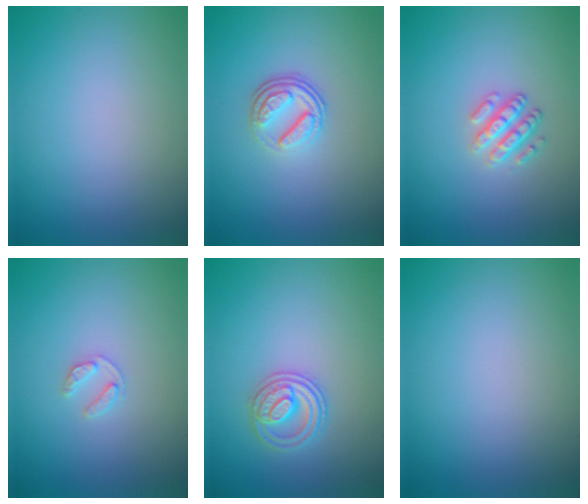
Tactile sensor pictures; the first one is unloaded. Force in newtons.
{"total": 3.7, "press": 2.6, "slide": 2.6}
{"total": 2.5, "press": 2.4, "slide": 0.6}
{"total": 1.3, "press": 1.3, "slide": 0.2}
{"total": 2.7, "press": 2.6, "slide": 0.3}
{"total": 0.0}